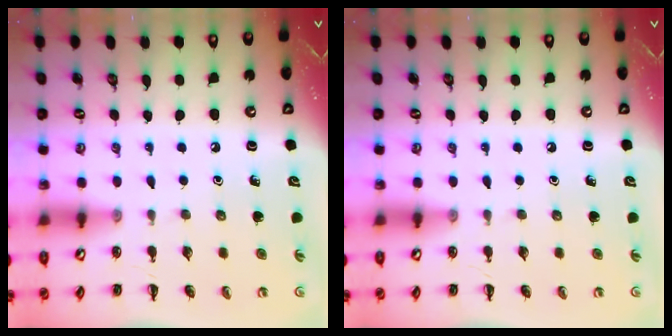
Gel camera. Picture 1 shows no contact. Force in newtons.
{"total": 0.0}